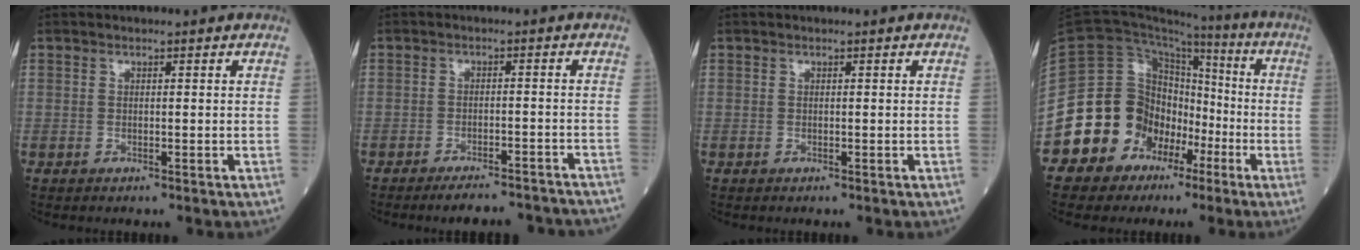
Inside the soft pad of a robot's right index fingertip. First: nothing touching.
{"total": 10.1, "force": [-9.3, 1.5, 3.5], "torque": [-0.033, 0.004, -0.112]}
{"total": 0.0}
{"total": 14.5, "force": [-6.2, 12.1, 5.1], "torque": [-0.092, 0.082, -0.099]}